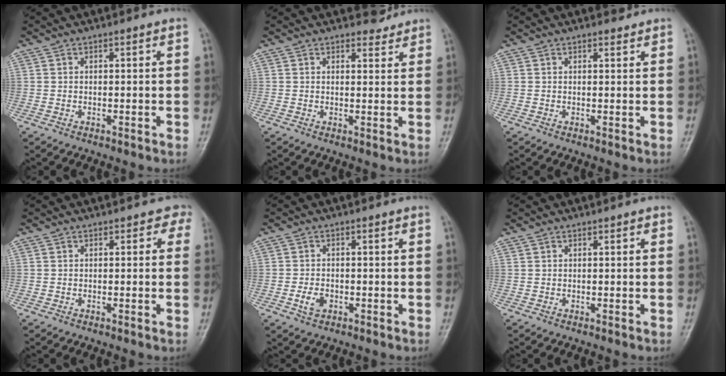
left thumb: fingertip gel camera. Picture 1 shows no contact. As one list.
[{"total": 2.5, "force": [2.3, 1.0, 0.1], "torque": [0.013, -0.018, 0.028]}, {"total": 1.7, "force": [1.3, 0.7, 0.7], "torque": [-0.004, -0.006, 0.015]}, {"total": 1.9, "force": [0.5, 1.4, 1.2], "torque": [0.016, 0.005, -0.006]}, {"total": 3.1, "force": [-1.1, 2.1, 1.9], "torque": [-0.031, 0.004, -0.022]}, {"total": 0.6, "force": [0.3, 0.4, 0.4], "torque": [0.000, 0.001, 0.002]}]